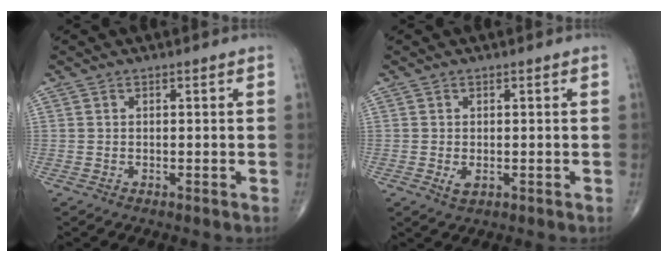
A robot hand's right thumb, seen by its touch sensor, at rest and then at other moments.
{"total": 1.8, "force": [-0.3, 1.0, 1.4], "torque": [-0.027, -0.004, -0.003]}